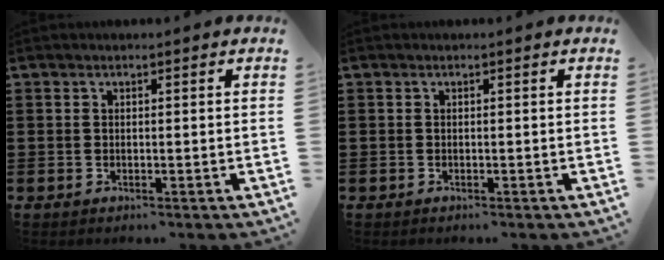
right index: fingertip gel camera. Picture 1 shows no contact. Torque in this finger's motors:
{"motor_torque": [-0.08, -0.11, -0.04, -0.02]}